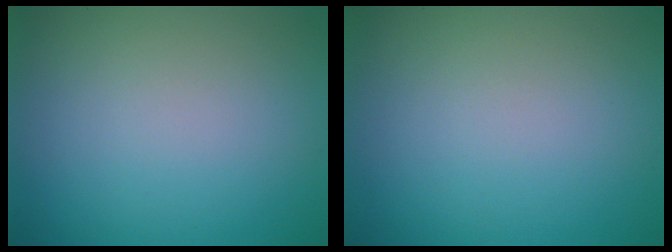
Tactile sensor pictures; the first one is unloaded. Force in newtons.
{"total": 0.0}